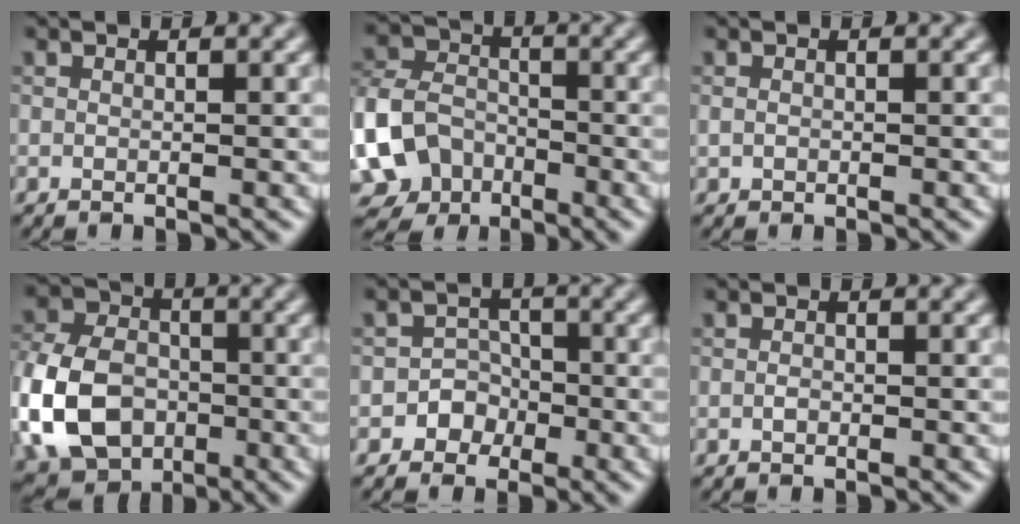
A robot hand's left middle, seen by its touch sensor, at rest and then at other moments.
{"total": 9.6, "force": [-4.5, 7.4, 4.0], "torque": [-0.078, -0.018, -0.097]}
{"total": 0.5, "force": [0.0, 0.4, 0.3], "torque": [-0.003, -0.003, 0.000]}
{"total": 11.6, "force": [-3.2, 8.5, 7.2], "torque": [-0.174, -0.010, -0.075]}
{"total": 2.8, "force": [-1.3, 2.4, 0.3], "torque": [0.030, 0.010, -0.037]}
{"total": 0.5, "force": [-0.2, 0.4, 0.3], "torque": [-0.007, 0.001, -0.004]}